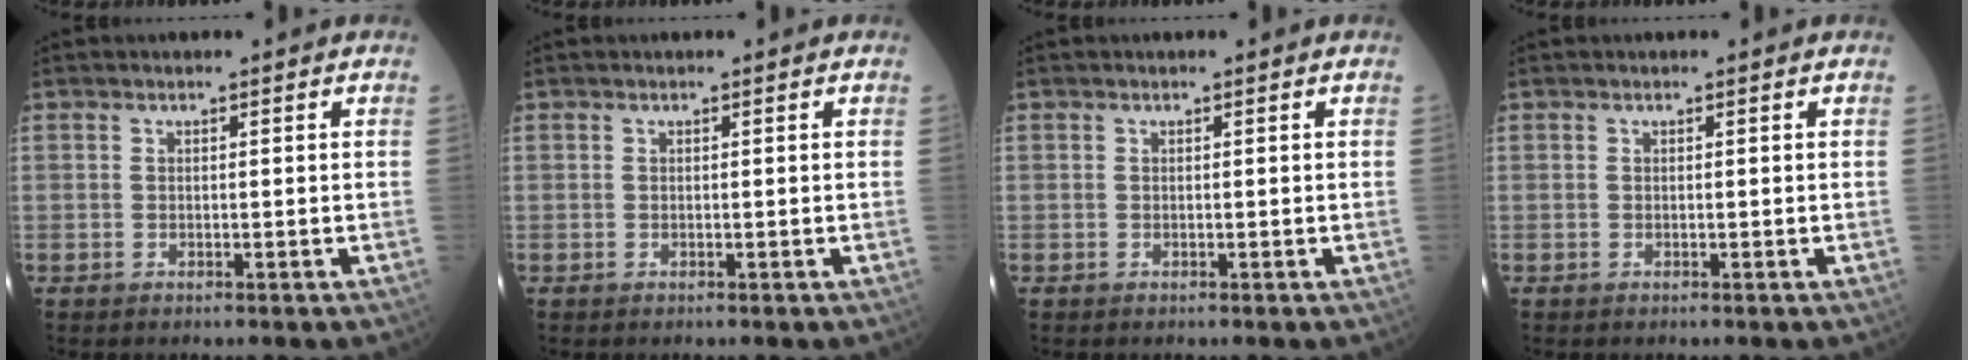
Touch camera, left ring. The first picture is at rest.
{"total": 0.0}
{"total": 0.0}
{"total": 0.0}